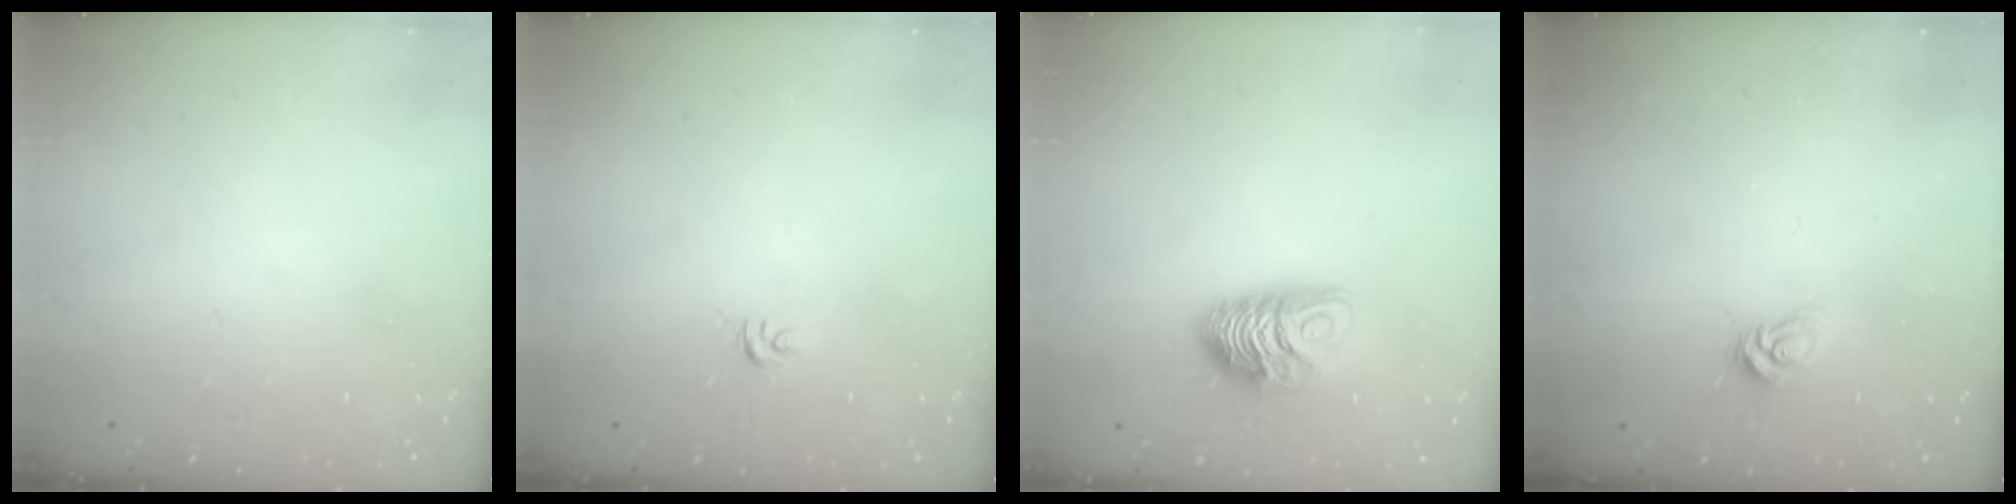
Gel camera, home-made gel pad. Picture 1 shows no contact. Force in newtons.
{"total": 3.9, "press": 3.8, "slide": 0.4}
{"total": 9.5, "press": 9.5, "slide": 0.3}
{"total": 5.8, "press": 5.8, "slide": 0.4}